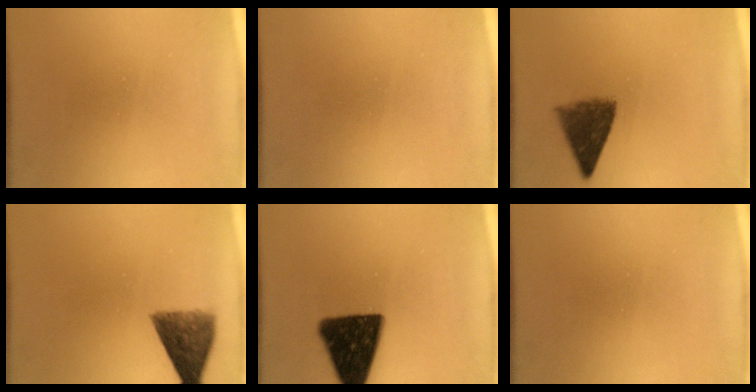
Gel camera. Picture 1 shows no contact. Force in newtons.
{"total": 1.9}
{"total": 5.6}
{"total": 7.5}
{"total": 15.4}
{"total": 0.0}